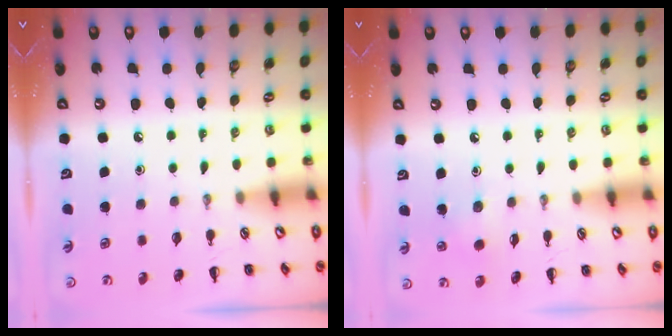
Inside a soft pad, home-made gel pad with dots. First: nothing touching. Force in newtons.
{"total": 2.4, "press": 2.2, "slide": 0.9}